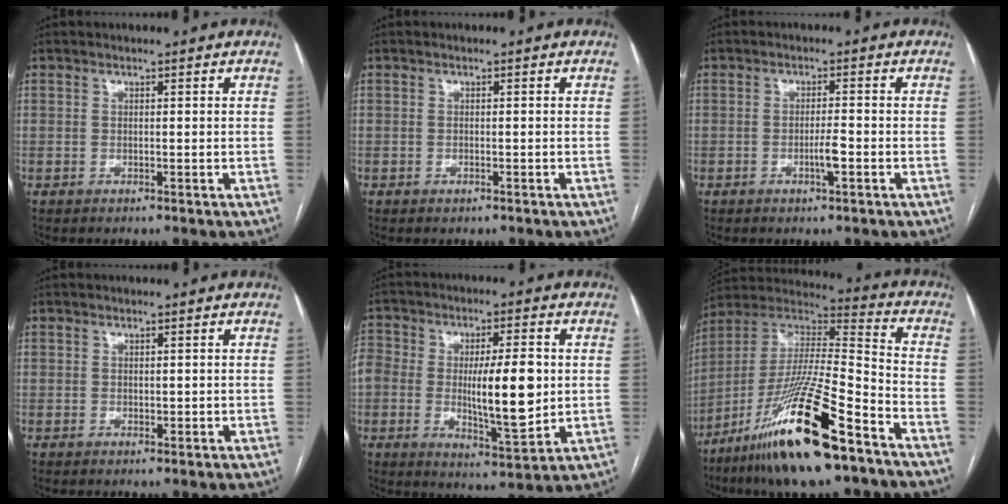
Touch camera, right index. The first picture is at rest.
{"total": 0.5, "force": [-0.4, 0.3, 0.3], "torque": [-0.010, -0.002, -0.002]}
{"total": 2.6, "force": [-1.0, 0.1, 2.4], "torque": [-0.044, -0.001, -0.017]}
{"total": 0.9, "force": [0.1, 0.7, 0.7], "torque": [-0.008, -0.002, 0.003]}
{"total": 20.2, "force": [0.0, 9.0, 18.1], "torque": [-0.363, 0.008, 0.011]}
{"total": 22.9, "force": [-13.7, 2.5, 18.2], "torque": [-0.353, -0.035, -0.249]}